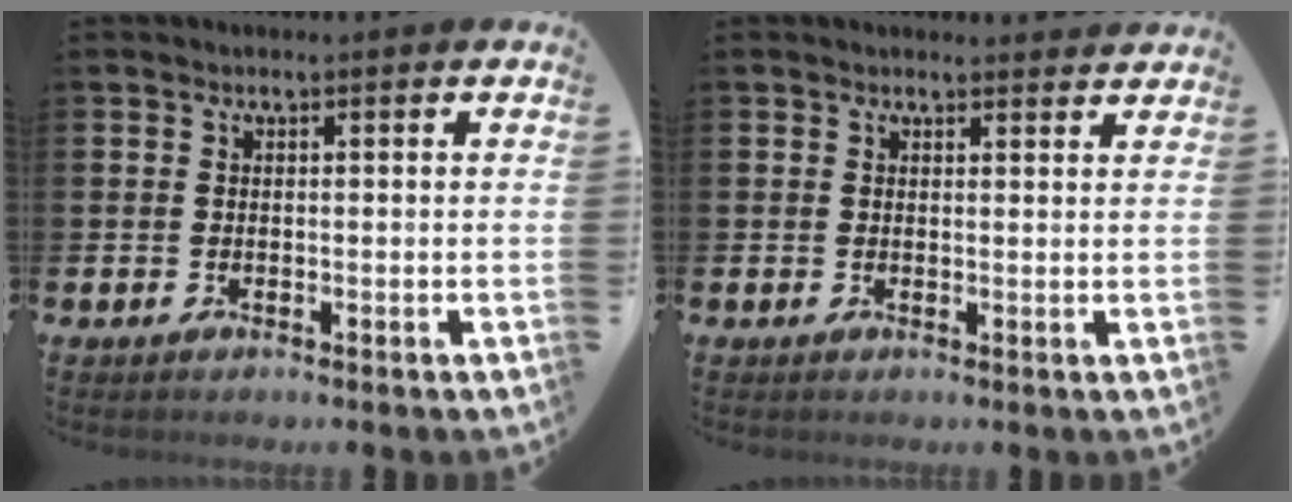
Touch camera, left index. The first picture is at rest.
{"total": 1.3, "force": [1.3, 0.4, 0.0], "torque": [0.007, -0.004, 0.021]}